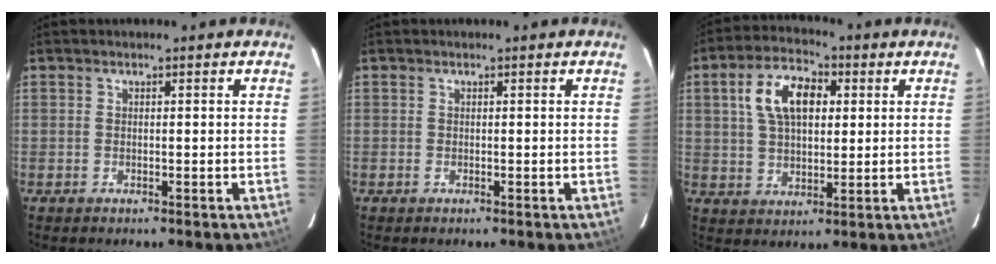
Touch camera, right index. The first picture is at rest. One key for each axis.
{"total": 0.0}
{"total": 11.1, "fx": 3.1, "fy": 6.4, "fz": 8.5, "tx": -0.160, "ty": 0.027, "tz": 0.054}